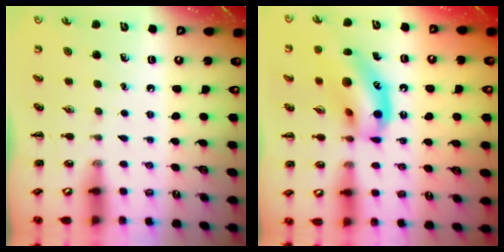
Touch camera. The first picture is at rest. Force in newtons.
{"total": 16.9, "press": 16.6, "slide": 3.6}